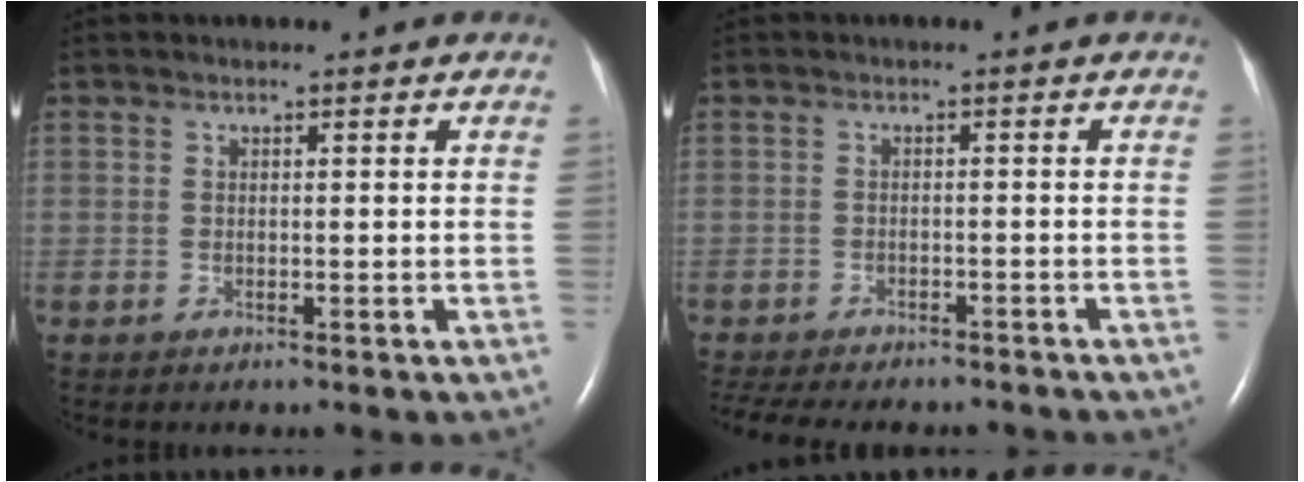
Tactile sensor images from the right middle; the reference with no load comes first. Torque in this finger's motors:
{"motor_torque": [0.38, -0.61, 0.43, 0.11]}